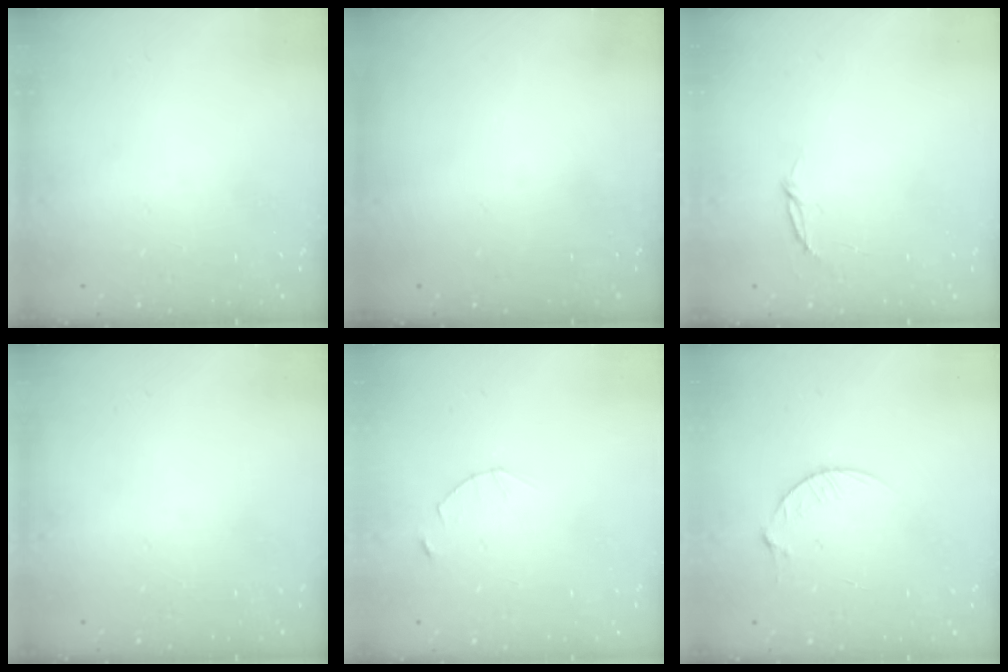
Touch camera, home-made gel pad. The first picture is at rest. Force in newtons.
{"total": 0.0}
{"total": 2.8, "press": 2.8, "slide": 0.3}
{"total": 0.0}
{"total": 2.5, "press": 2.4, "slide": 0.3}
{"total": 4.5, "press": 4.5, "slide": 0.5}